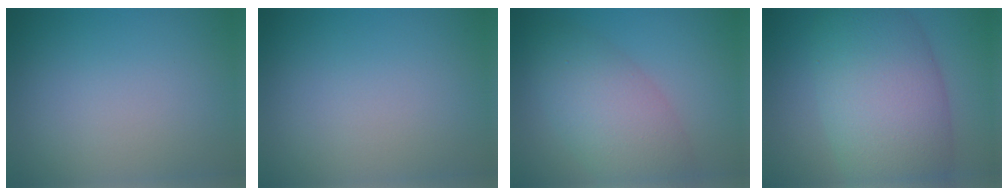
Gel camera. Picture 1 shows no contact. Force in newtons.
{"total": 0.0}
{"total": 6.1, "press": 6.0, "slide": 0.3}
{"total": 11.3, "press": 11.3, "slide": 0.3}